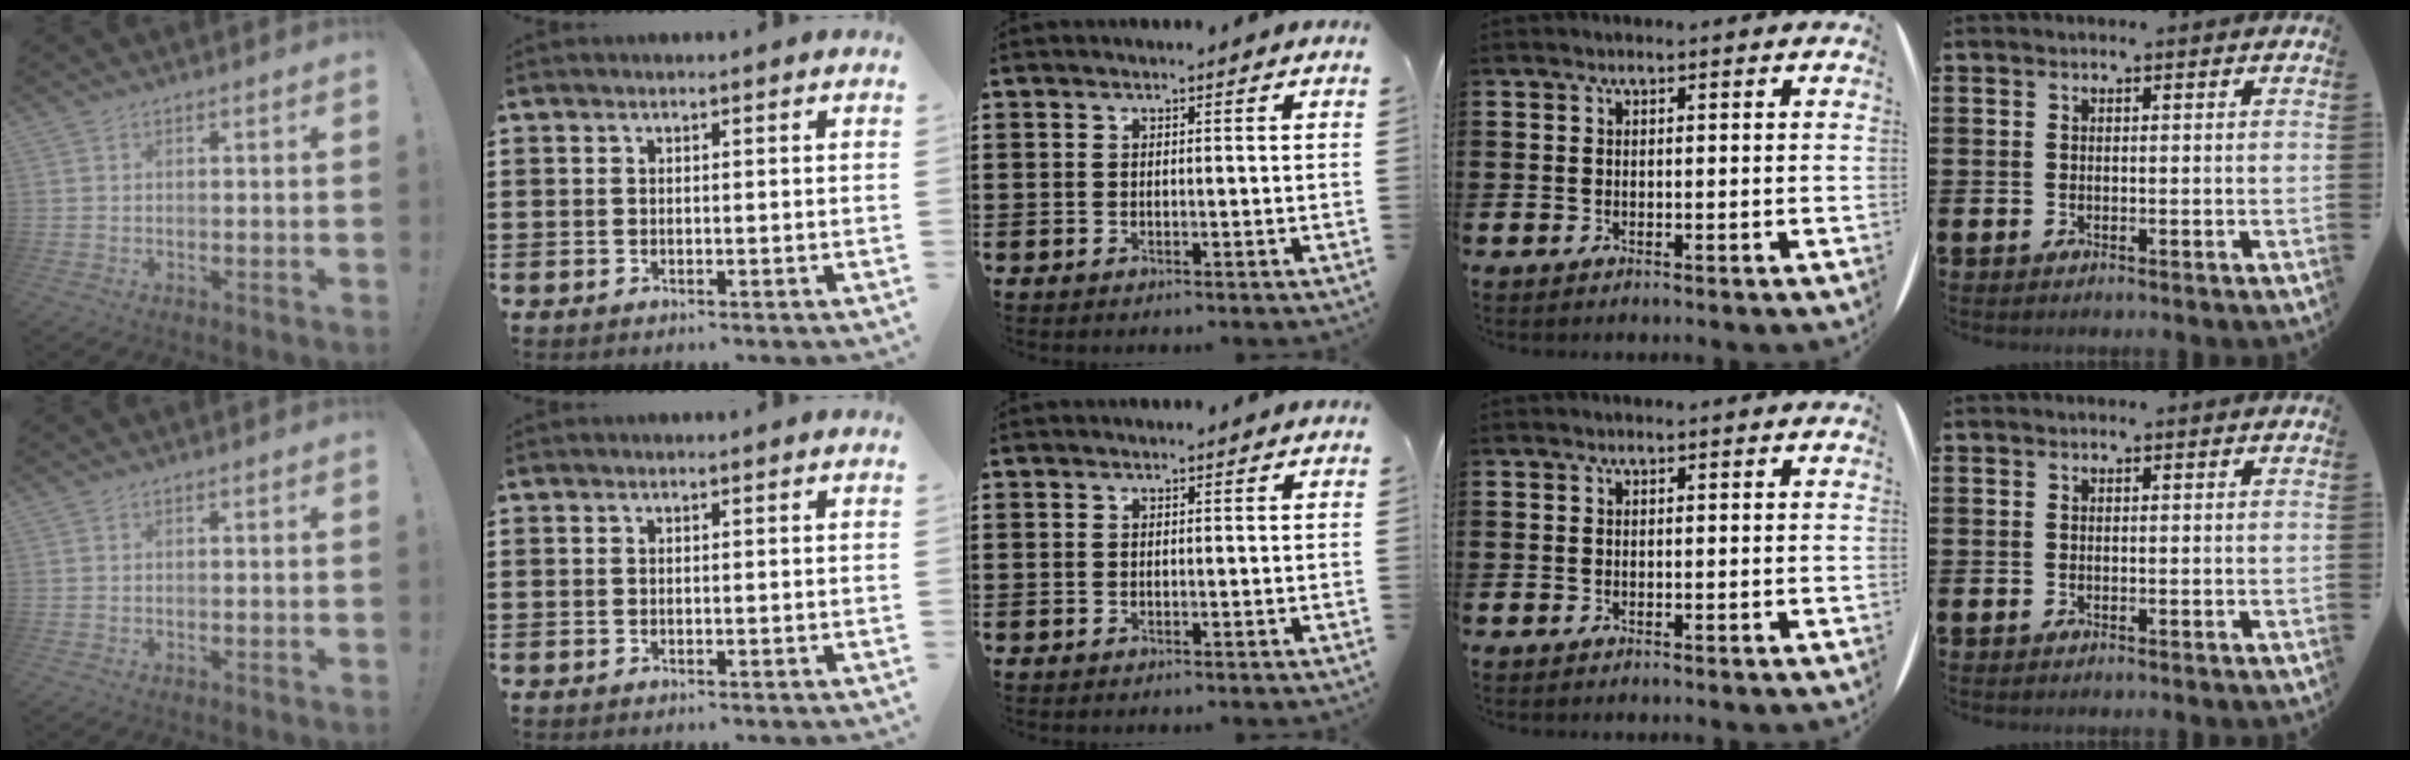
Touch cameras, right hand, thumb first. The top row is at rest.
{}